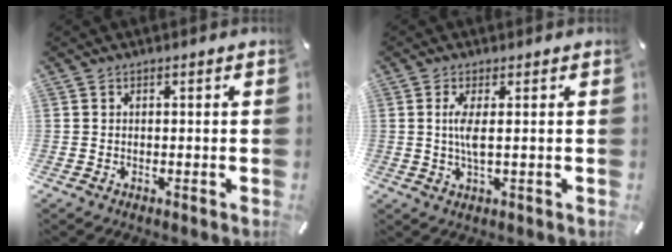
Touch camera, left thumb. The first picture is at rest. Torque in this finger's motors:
{"motor_torque": [-0.12, 0.15, 0.52, -0.05, 0.02]}